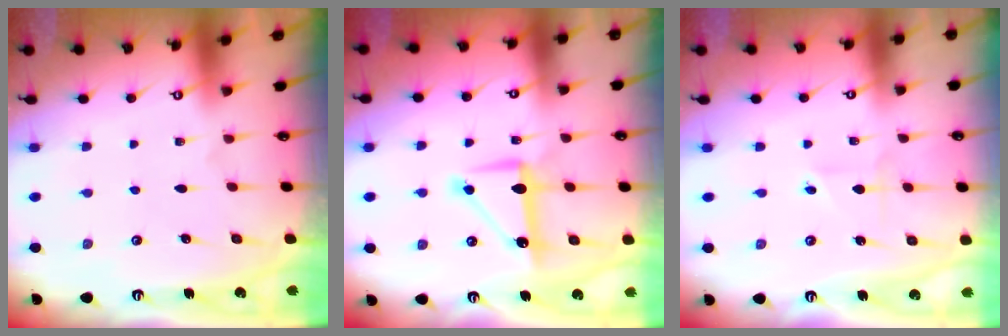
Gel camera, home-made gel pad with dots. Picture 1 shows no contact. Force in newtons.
{"total": 10.2, "press": 10.2, "slide": 0.4}
{"total": 1.6, "press": 1.6, "slide": 0.3}